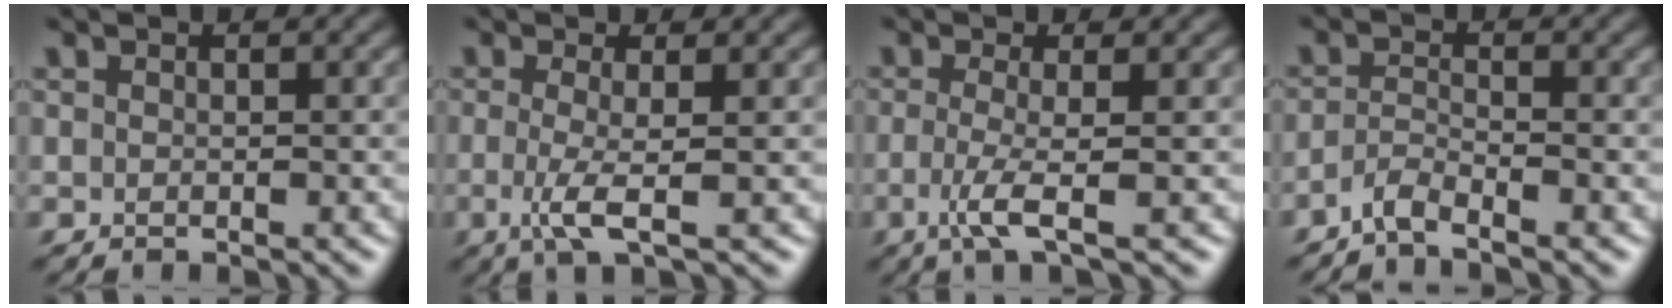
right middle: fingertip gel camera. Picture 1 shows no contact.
{"total": 3.2, "force": [-0.6, 0.6, 3.1], "torque": [-0.066, -0.012, -0.014]}
{"total": 3.3, "force": [-1.0, 0.6, 3.1], "torque": [-0.068, -0.011, -0.026]}
{"total": 2.1, "force": [-1.8, 0.2, 1.1], "torque": [-0.023, 0.001, -0.045]}